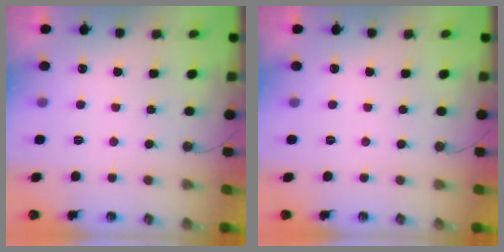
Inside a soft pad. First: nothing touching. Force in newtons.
{"total": 0.0}